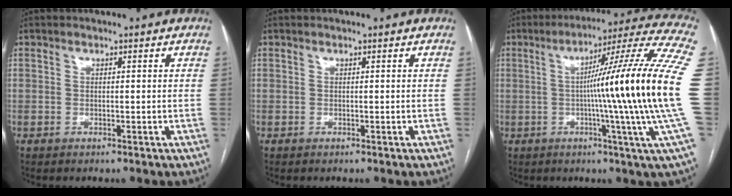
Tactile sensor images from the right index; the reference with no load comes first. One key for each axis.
{"total": 0.0}
{"total": 22.4, "fx": -0.6, "fy": -3.5, "fz": 22.1, "tx": -0.261, "ty": -0.001, "tz": -0.032}